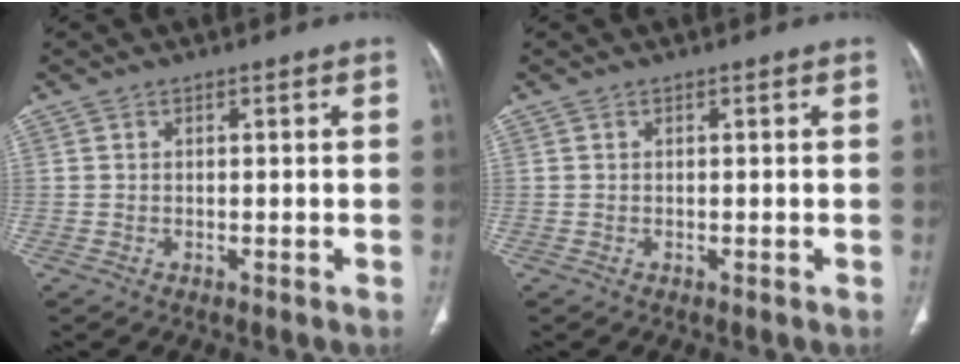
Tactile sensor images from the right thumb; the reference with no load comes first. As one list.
[{"total": 0.0}]